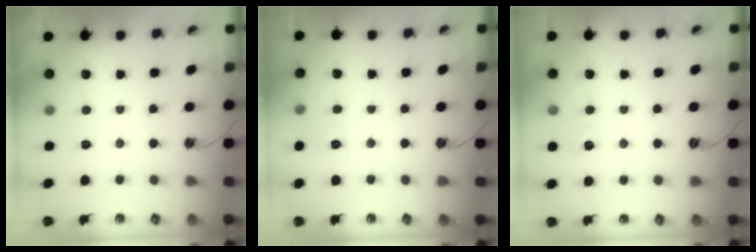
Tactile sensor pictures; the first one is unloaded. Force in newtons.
{"total": 6.4, "press": 6.4, "slide": 0.7}
{"total": 4.2, "press": 4.2, "slide": 0.6}